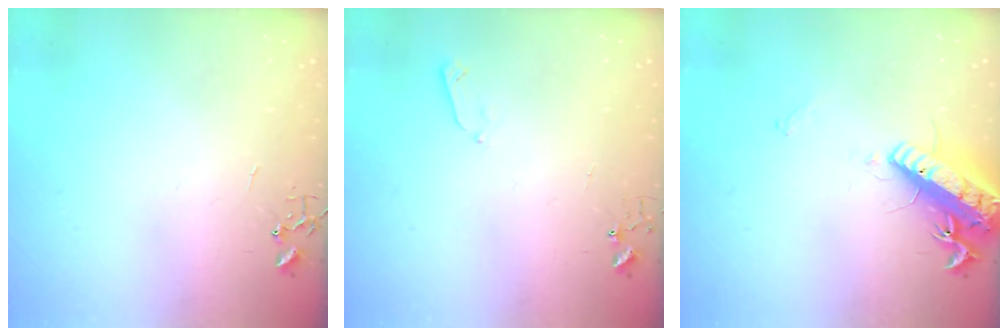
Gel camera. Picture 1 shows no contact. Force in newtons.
{"total": 3.3, "press": 3.2, "slide": 0.6}
{"total": 16.3, "press": 15.9, "slide": 3.8}